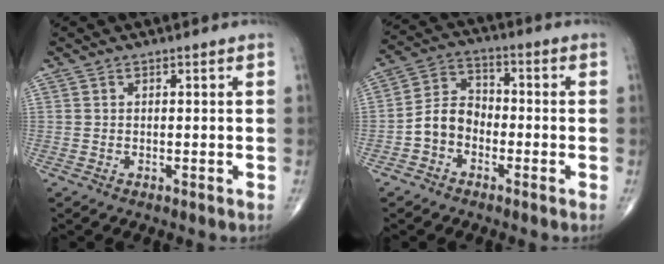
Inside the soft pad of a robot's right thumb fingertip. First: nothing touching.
{"total": 7.1, "force": [-2.6, 5.3, 3.9], "torque": [-0.055, 0.033, -0.061]}